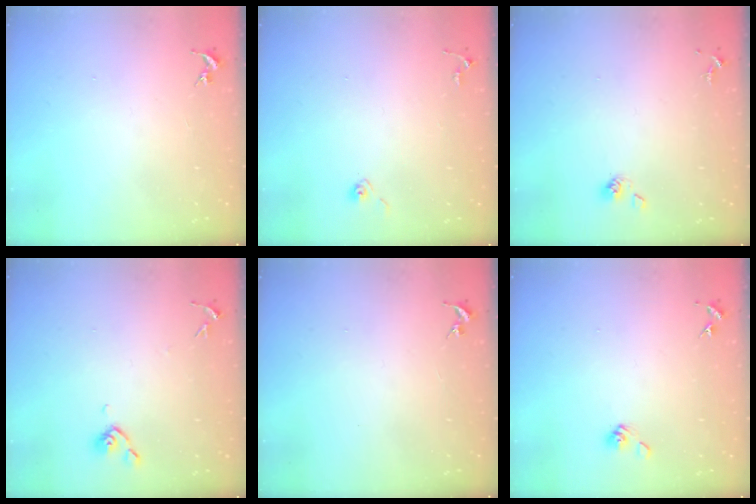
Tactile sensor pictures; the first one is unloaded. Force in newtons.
{"total": 4.8, "press": 4.8, "slide": 0.4}
{"total": 4.4, "press": 3.7, "slide": 2.4}
{"total": 5.8, "press": 5.8, "slide": 0.7}
{"total": 0.0}
{"total": 5.8, "press": 5.3, "slide": 2.3}